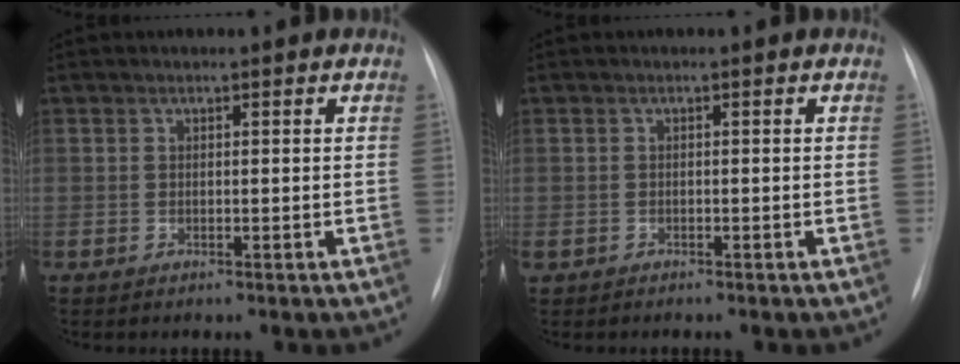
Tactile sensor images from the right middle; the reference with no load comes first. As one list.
[{"total": 1.8, "force": [-1.3, 1.0, 0.7], "torque": [-0.017, -0.002, -0.016]}]